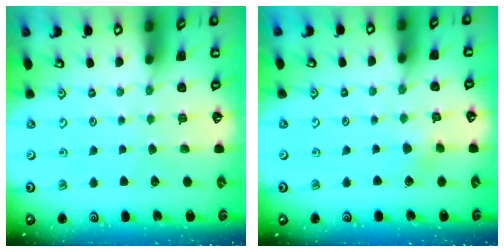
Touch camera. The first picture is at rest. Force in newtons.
{"total": 2.9, "press": 2.9, "slide": 0.3}